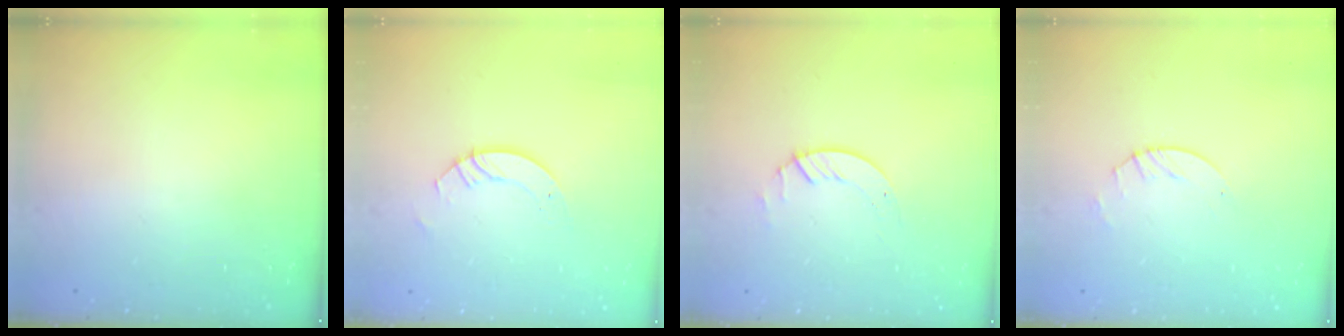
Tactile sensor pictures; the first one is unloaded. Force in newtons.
{"total": 3.7, "press": 3.7, "slide": 0.3}
{"total": 2.0, "press": 2.0, "slide": 0.2}
{"total": 2.6, "press": 2.5, "slide": 0.4}